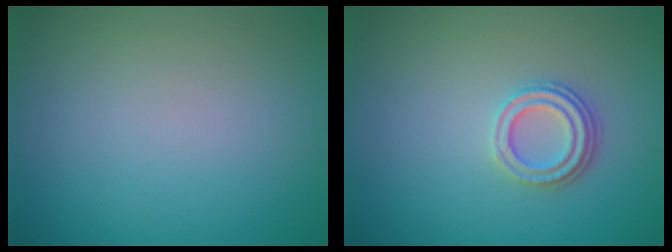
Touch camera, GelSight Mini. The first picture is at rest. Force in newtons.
{"total": 2.4, "press": 2.0, "slide": 1.3}